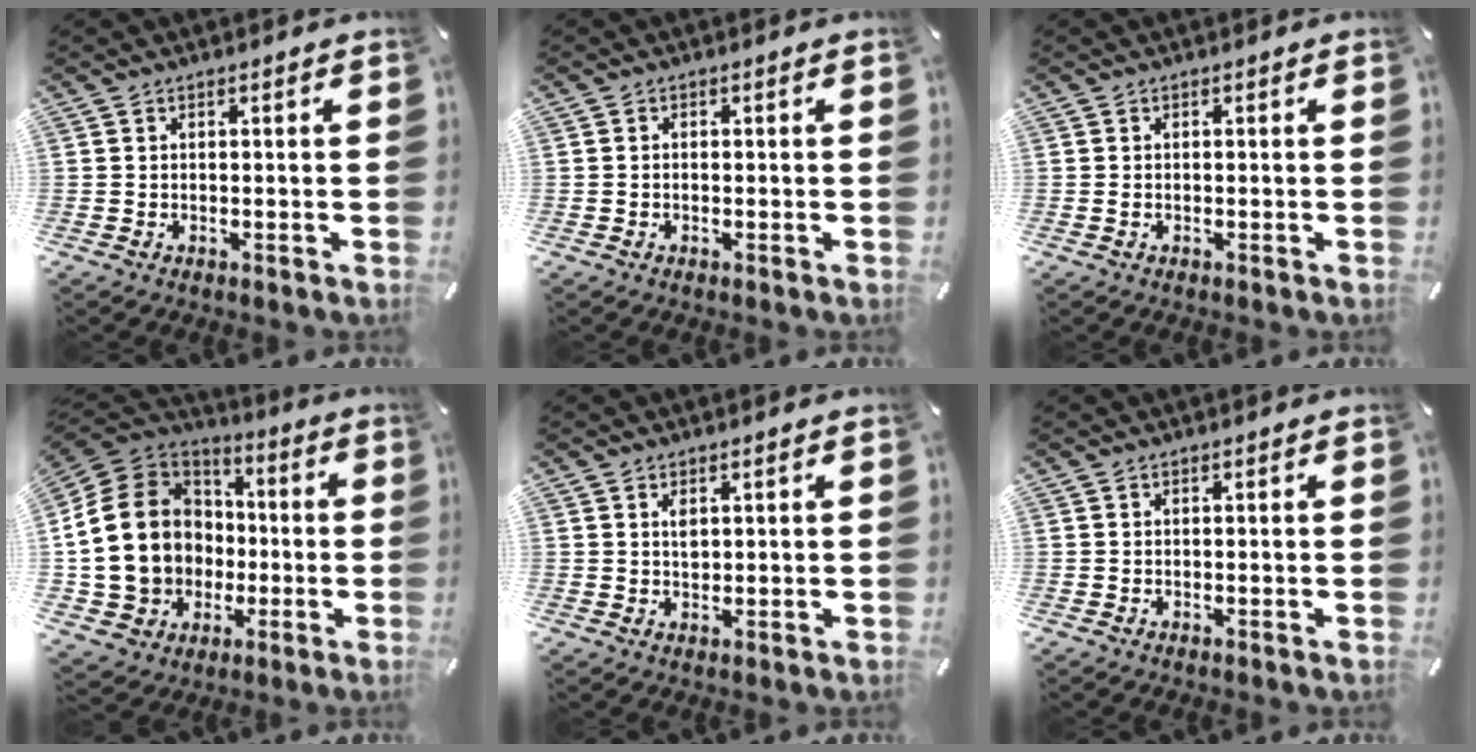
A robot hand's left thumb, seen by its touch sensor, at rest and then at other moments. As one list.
[{"total": 0.7, "force": [-0.3, 0.6, 0.4], "torque": [-0.007, 0.002, -0.007]}, {"total": 0.8, "force": [-0.2, 0.5, 0.6], "torque": [-0.012, 0.000, -0.004]}, {"total": 21.7, "force": [-0.5, 18.8, 10.8], "torque": [-0.230, 0.010, 0.015]}, {"total": 2.0, "force": [0.7, 1.2, 1.3], "torque": [-0.022, -0.002, 0.012]}, {"total": 0.0}]